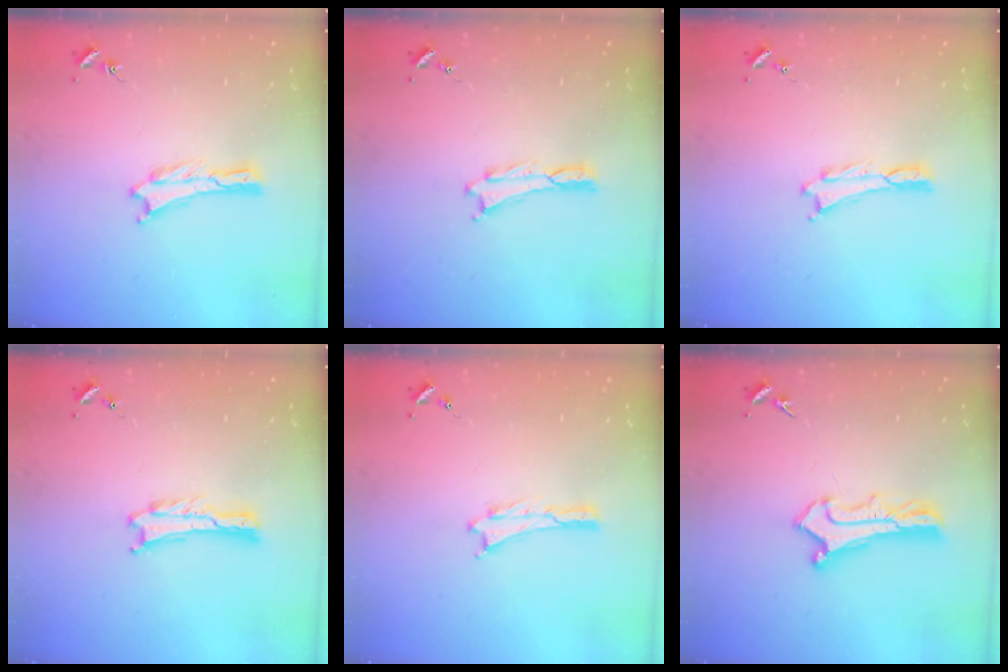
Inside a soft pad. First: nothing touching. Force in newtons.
{"total": 0.0}
{"total": 0.0}
{"total": 0.0}
{"total": 0.0}
{"total": 2.9, "press": 2.9, "slide": 0.3}